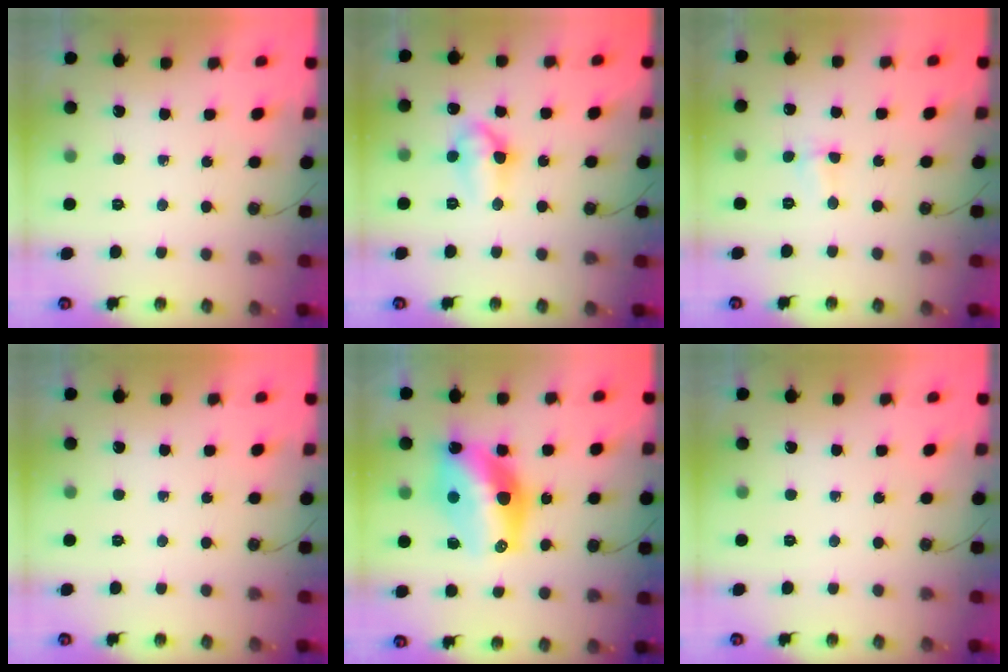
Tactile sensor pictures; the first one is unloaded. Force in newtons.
{"total": 9.0, "press": 9.0, "slide": 0.8}
{"total": 2.2, "press": 2.1, "slide": 0.5}
{"total": 0.0}
{"total": 16.0, "press": 15.9, "slide": 1.5}
{"total": 0.0}